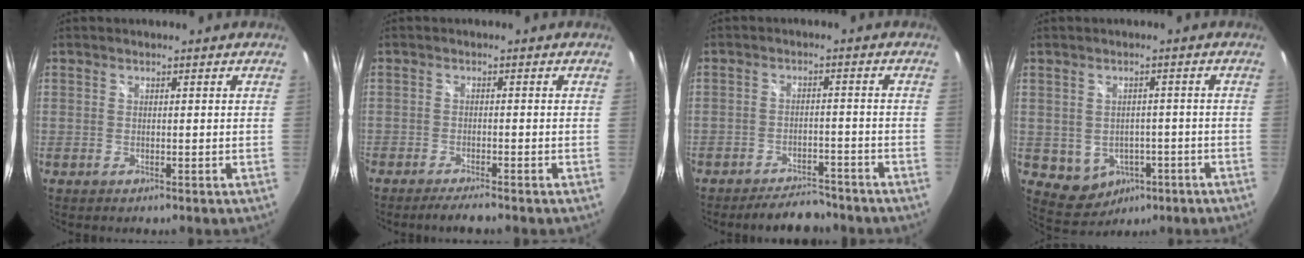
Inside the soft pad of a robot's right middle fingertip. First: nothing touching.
{"total": 3.7, "force": [-3.2, 0.0, 1.9], "torque": [-0.046, -0.008, -0.056]}
{"total": 7.5, "force": [-6.6, 2.7, 2.2], "torque": [-0.057, 0.009, -0.089]}
{"total": 7.5, "force": [-2.9, 6.2, 2.9], "torque": [-0.073, -0.003, -0.020]}